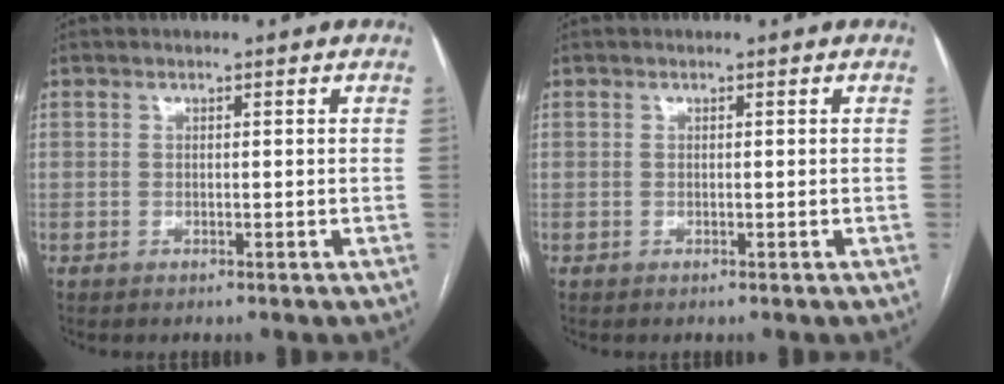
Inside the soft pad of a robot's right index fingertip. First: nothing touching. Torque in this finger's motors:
{"motor_torque": [0.00, 0.00, 0.00, 0.00]}